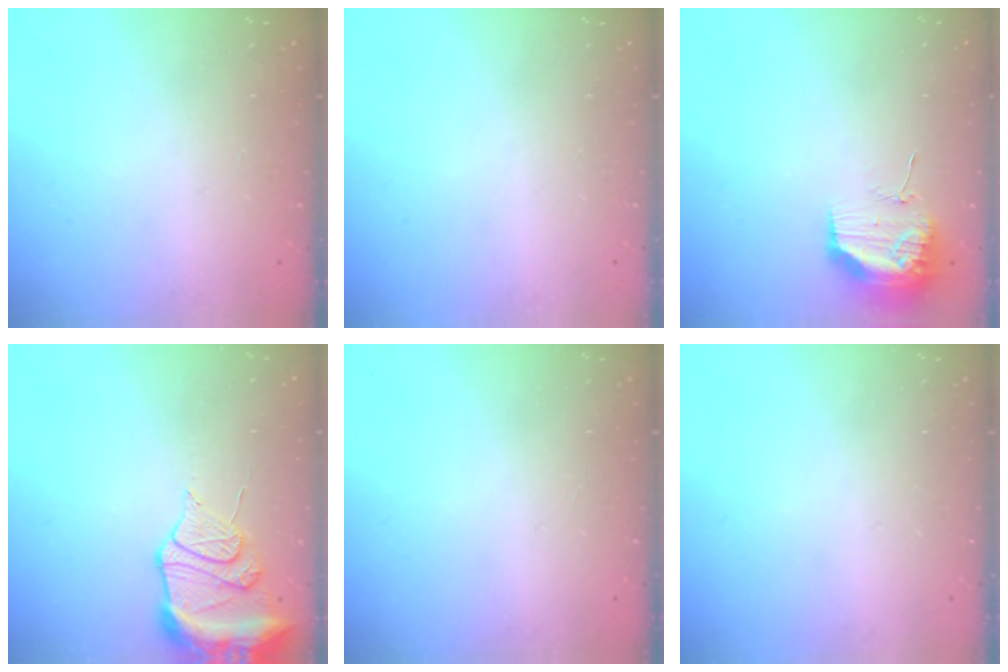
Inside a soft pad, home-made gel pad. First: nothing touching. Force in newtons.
{"total": 0.0}
{"total": 19.9, "press": 14.6, "slide": 13.6}
{"total": 13.1, "press": 13.1, "slide": 1.3}
{"total": 0.0}
{"total": 0.0}